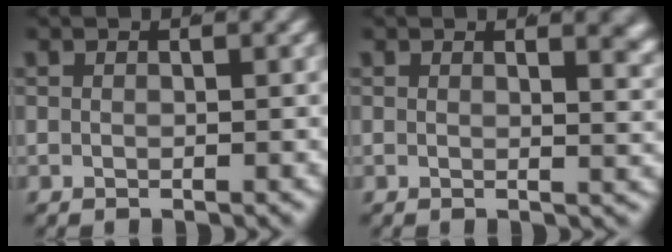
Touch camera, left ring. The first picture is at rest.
{"total": 2.4, "force": [1.4, 0.4, 1.9], "torque": [-0.015, -0.008, 0.022]}